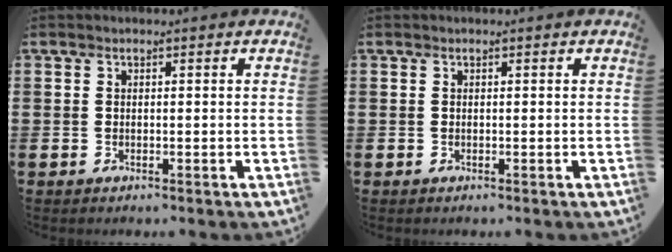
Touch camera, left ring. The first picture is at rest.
{"total": 0.0}